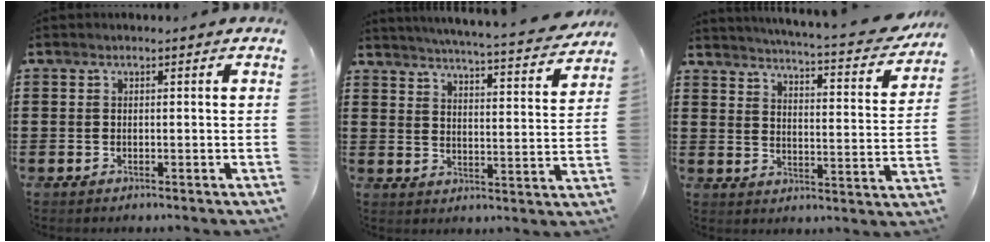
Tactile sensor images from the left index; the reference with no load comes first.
{"total": 4.6, "force": [4.4, -0.8, 1.3], "torque": [-0.047, -0.042, 0.070]}
{"total": 4.6, "force": [4.2, -0.5, 1.8], "torque": [-0.043, -0.043, 0.060]}